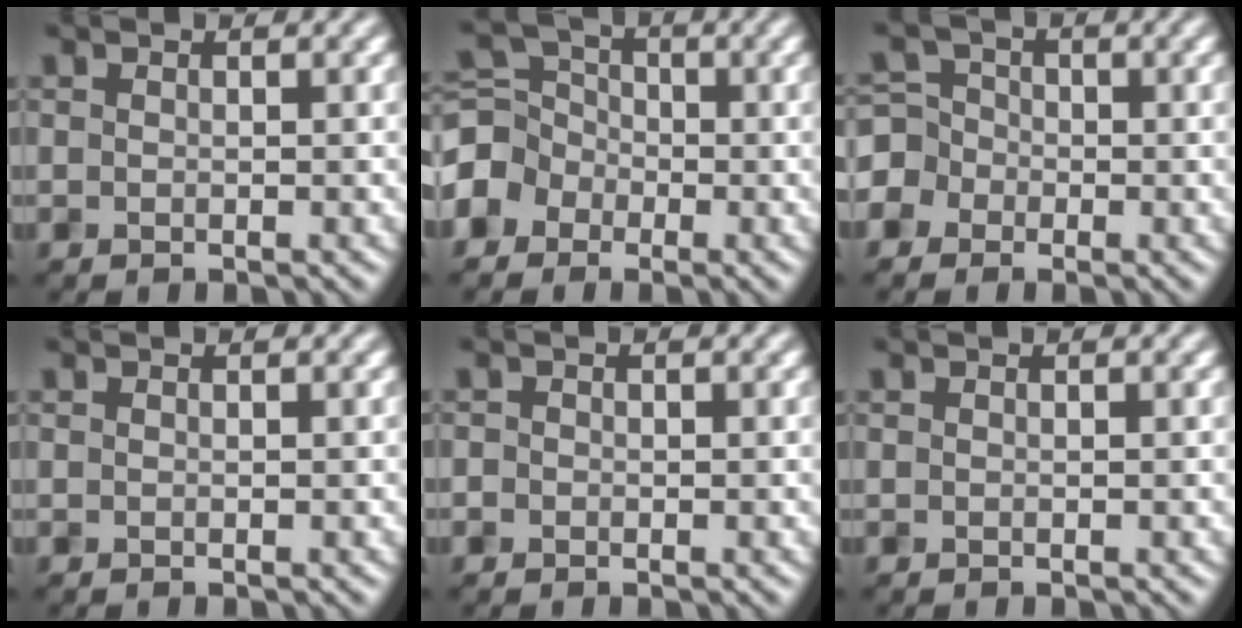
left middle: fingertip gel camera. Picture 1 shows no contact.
{"total": 4.0, "force": [-2.2, 3.3, 0.9], "torque": [-0.021, 0.016, -0.049]}
{"total": 3.7, "force": [-1.9, 3.2, 0.5], "torque": [0.000, 0.019, -0.046]}
{"total": 0.0}
{"total": 0.7, "force": [-0.6, 0.1, -0.4], "torque": [0.002, 0.000, -0.003]}
{"total": 0.0}